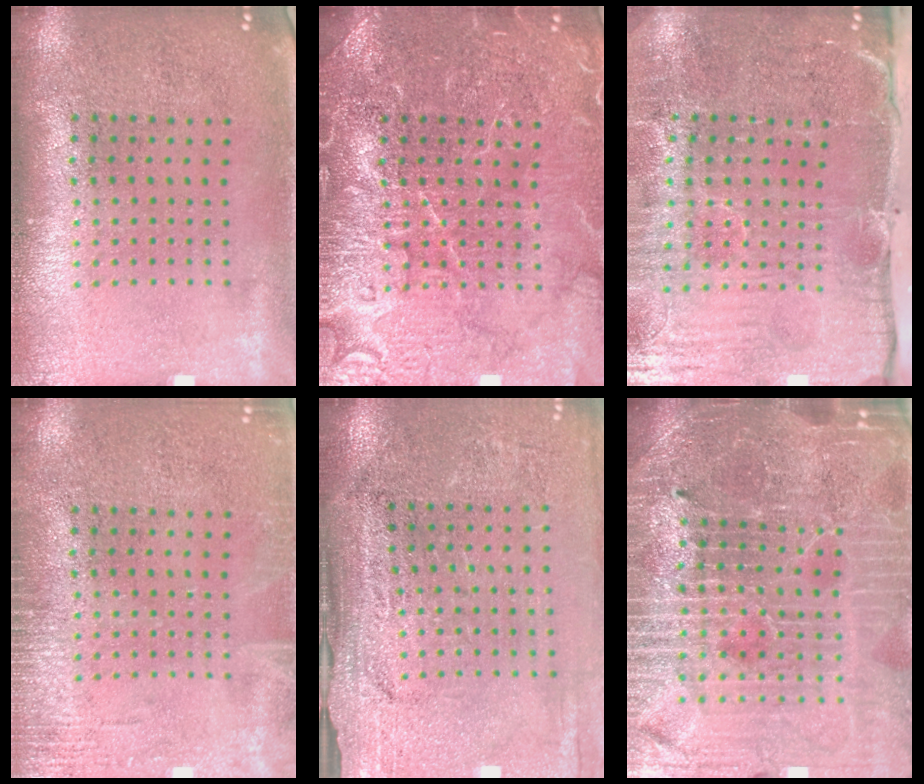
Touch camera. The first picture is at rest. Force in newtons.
{"total": 7.1, "press": 7.0, "slide": 1.0}
{"total": 5.4, "press": 4.4, "slide": 3.1}
{"total": 2.2, "press": 2.2, "slide": 0.3}
{"total": 3.0, "press": 2.9, "slide": 0.8}
{"total": 5.4, "press": 5.0, "slide": 1.9}